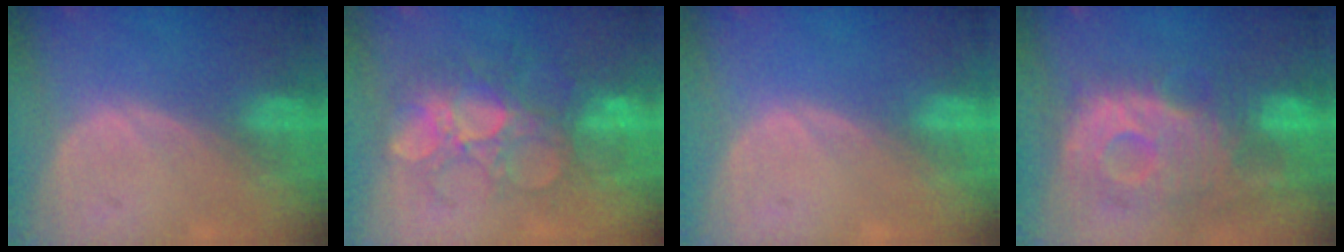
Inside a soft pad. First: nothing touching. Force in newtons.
{"total": 9.3, "press": 9.0, "slide": 2.6}
{"total": 0.0}
{"total": 12.2, "press": 10.8, "slide": 5.6}